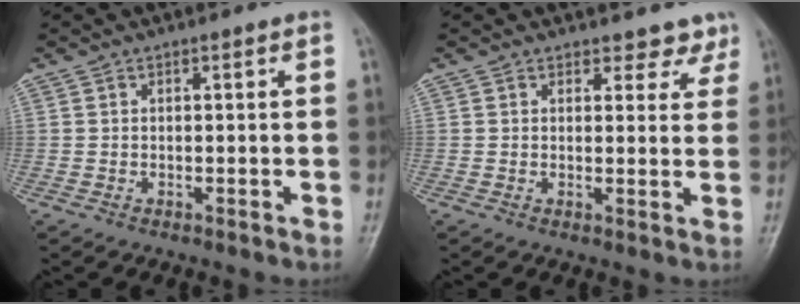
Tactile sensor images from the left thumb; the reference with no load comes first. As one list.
[{"total": 5.9, "force": [5.1, 3.1, 0.4], "torque": [0.034, -0.029, 0.040]}]